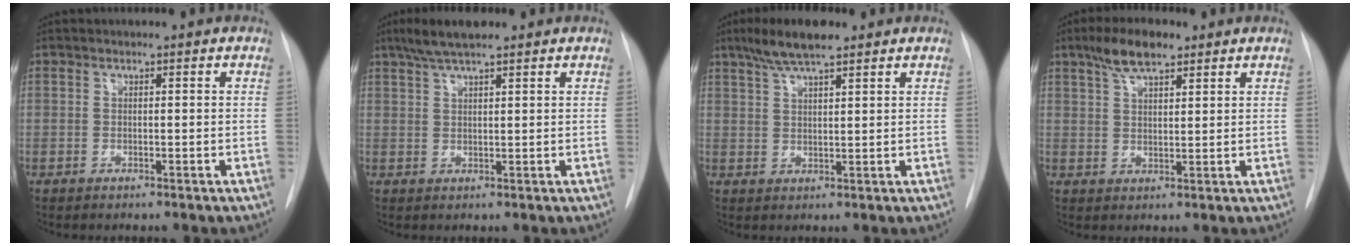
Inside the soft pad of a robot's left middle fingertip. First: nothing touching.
{"total": 5.3, "force": [4.1, 0.7, 3.3], "torque": [-0.068, 0.015, 0.074]}
{"total": 6.8, "force": [5.0, 1.0, 4.5], "torque": [-0.089, 0.014, 0.089]}
{"total": 6.3, "force": [4.3, 2.0, 4.1], "torque": [-0.080, 0.014, 0.078]}